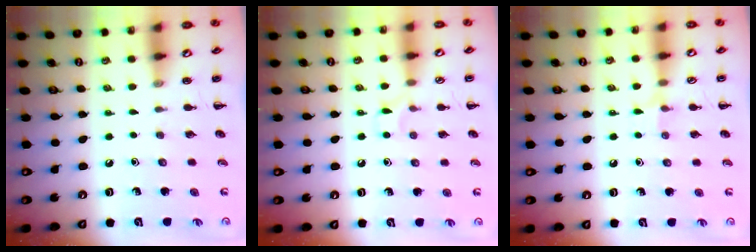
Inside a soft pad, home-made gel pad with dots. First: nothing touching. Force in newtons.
{"total": 4.7, "press": 4.3, "slide": 1.8}
{"total": 5.5, "press": 5.3, "slide": 1.4}